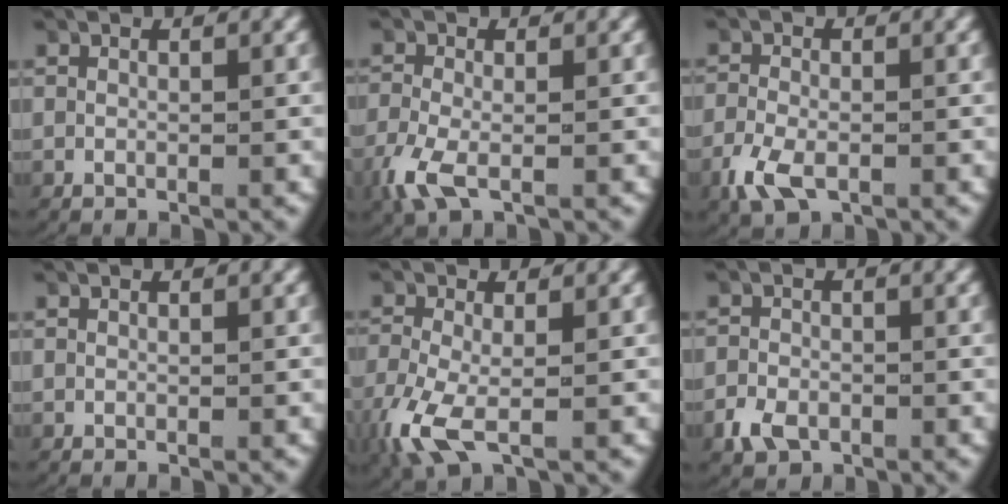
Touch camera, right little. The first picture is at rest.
{"total": 3.0, "force": [-1.5, 1.7, 2.0], "torque": [-0.062, -0.016, -0.022]}
{"total": 3.5, "force": [-2.1, 2.1, 1.9], "torque": [-0.058, -0.015, -0.031]}
{"total": 0.0}
{"total": 4.0, "force": [-1.6, 2.3, 2.8], "torque": [-0.091, -0.025, -0.018]}
{"total": 2.7, "force": [-1.8, 1.8, 0.8], "torque": [-0.024, -0.011, -0.028]}